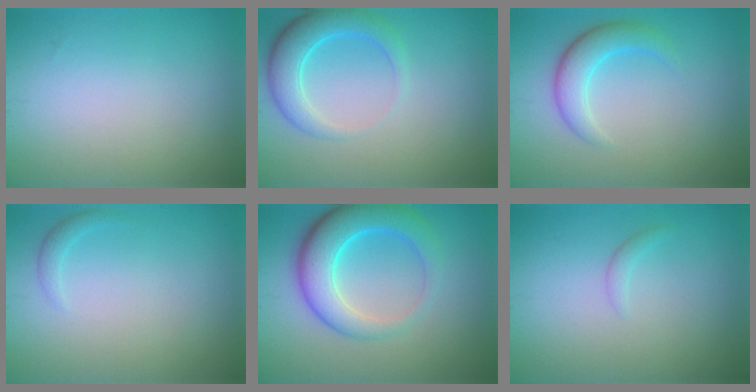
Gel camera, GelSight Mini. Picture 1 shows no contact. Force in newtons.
{"total": 4.2, "press": 4.2, "slide": 0.3}
{"total": 3.3, "press": 3.3, "slide": 0.1}
{"total": 0.9, "press": 0.9, "slide": 0.0}
{"total": 6.2, "press": 6.2, "slide": 0.4}
{"total": 0.8, "press": 0.8, "slide": 0.0}